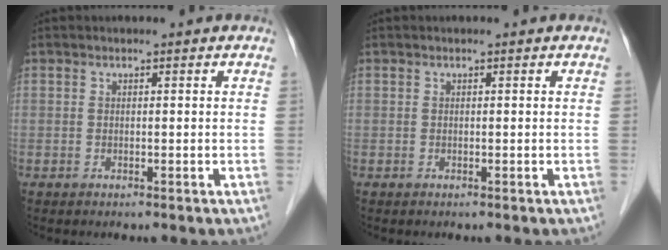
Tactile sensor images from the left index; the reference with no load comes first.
{"total": 0.0}